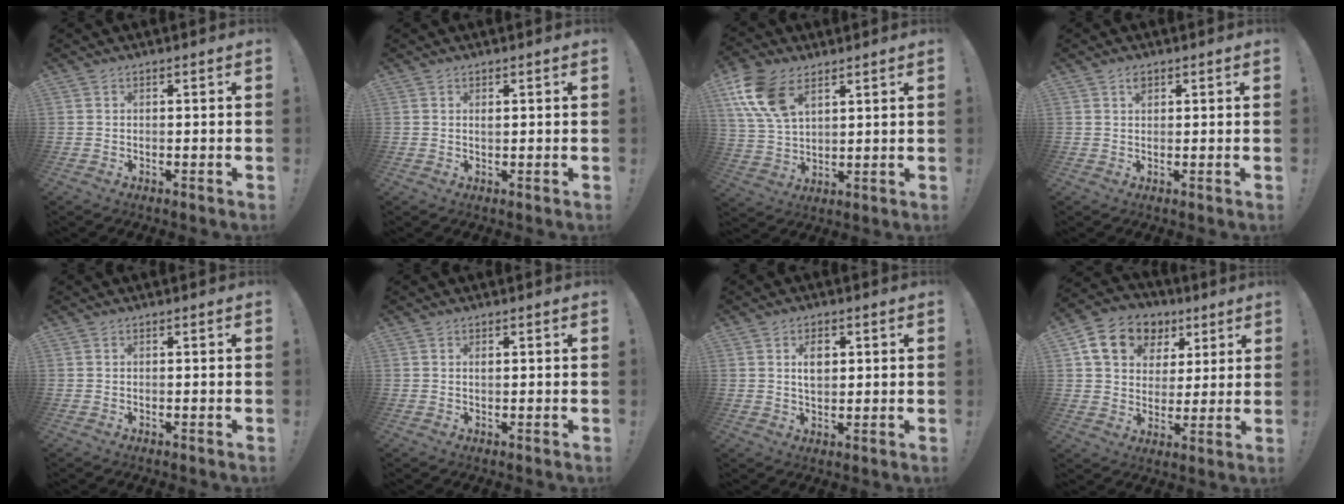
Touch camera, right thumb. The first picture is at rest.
{"total": 0.8, "force": [0.4, 0.4, 0.6], "torque": [0.001, -0.005, 0.004]}
{"total": 13.5, "force": [6.9, 7.9, 8.6], "torque": [-0.181, -0.018, 0.133]}
{"total": 1.7, "force": [1.0, 1.1, 0.9], "torque": [0.000, -0.006, 0.014]}
{"total": 0.0}
{"total": 0.7, "force": [0.2, 0.4, 0.5], "torque": [-0.007, -0.001, 0.002]}
{"total": 5.5, "force": [1.4, 3.6, 3.9], "torque": [-0.054, -0.001, 0.021]}
{"total": 14.0, "force": [6.7, 10.7, 6.2], "torque": [-0.091, -0.025, 0.130]}